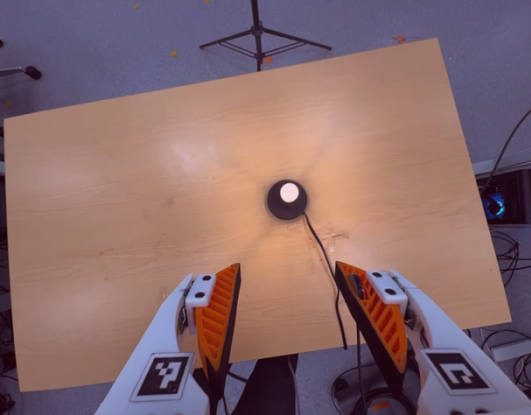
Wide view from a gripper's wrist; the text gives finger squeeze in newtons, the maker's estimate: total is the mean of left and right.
{"total": 0.0}